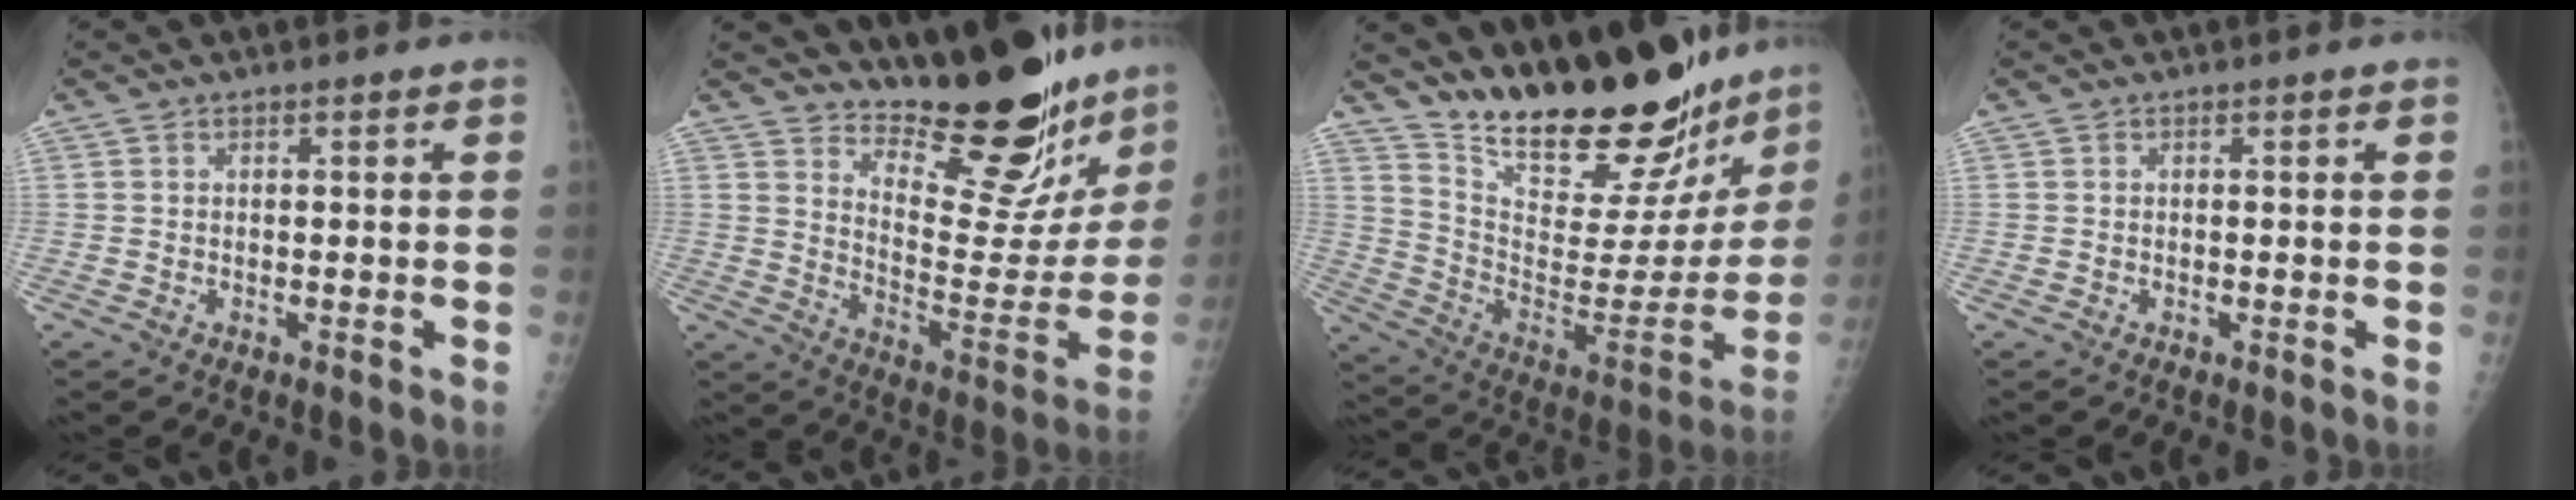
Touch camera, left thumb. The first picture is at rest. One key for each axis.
{"total": 21.8, "fx": 19.1, "fy": 5.4, "fz": 8.9, "tx": -0.083, "ty": -0.159, "tz": 0.269}
{"total": 29.7, "fx": 25.4, "fy": 8.2, "fz": 13.0, "tx": -0.176, "ty": -0.154, "tz": 0.376}
{"total": 0.0}